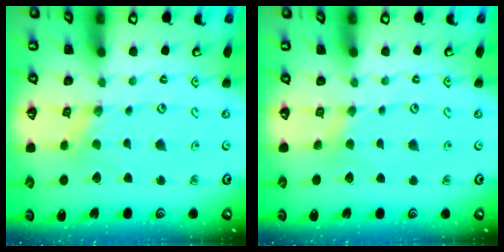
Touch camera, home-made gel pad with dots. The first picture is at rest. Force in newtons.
{"total": 2.3, "press": 2.3, "slide": 0.4}